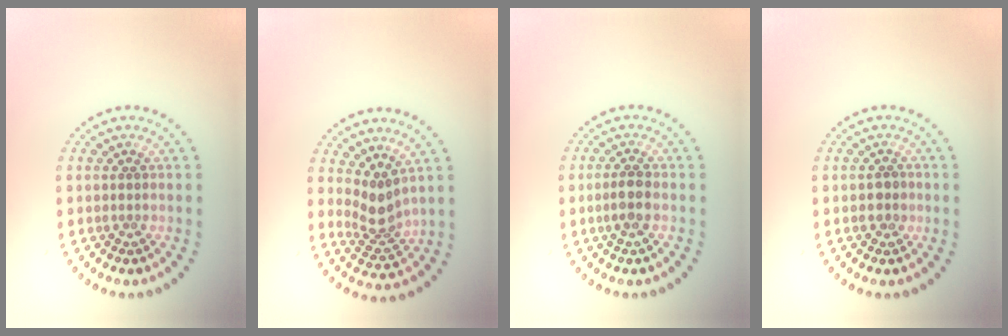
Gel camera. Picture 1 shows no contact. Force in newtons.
{"total": 2.8, "press": 2.0, "slide": 1.9}
{"total": 1.9, "press": 1.8, "slide": 0.7}
{"total": 1.4, "press": 1.4, "slide": 0.3}